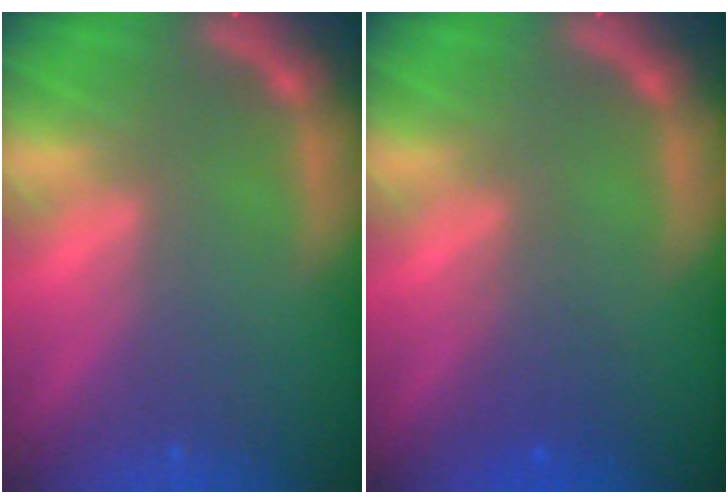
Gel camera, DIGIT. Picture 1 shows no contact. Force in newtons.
{"total": 1.9}